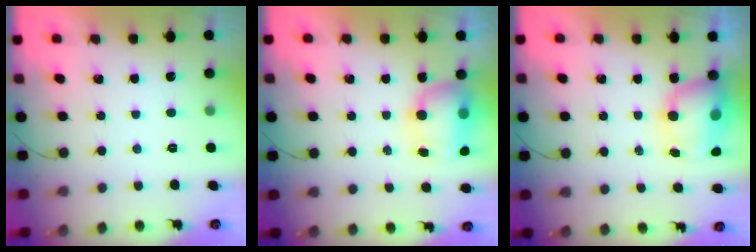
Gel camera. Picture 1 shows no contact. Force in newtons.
{"total": 11.9, "press": 9.3, "slide": 7.4}
{"total": 8.0, "press": 7.7, "slide": 2.2}